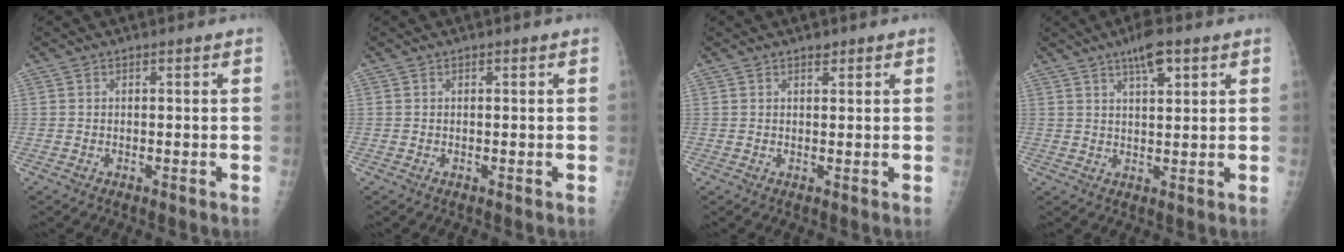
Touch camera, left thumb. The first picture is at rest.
{"total": 0.0}
{"total": 1.0, "force": [0.8, 0.5, 0.4], "torque": [0.001, -0.005, 0.012]}
{"total": 5.7, "force": [3.3, 1.7, 4.3], "torque": [-0.062, -0.012, 0.054]}